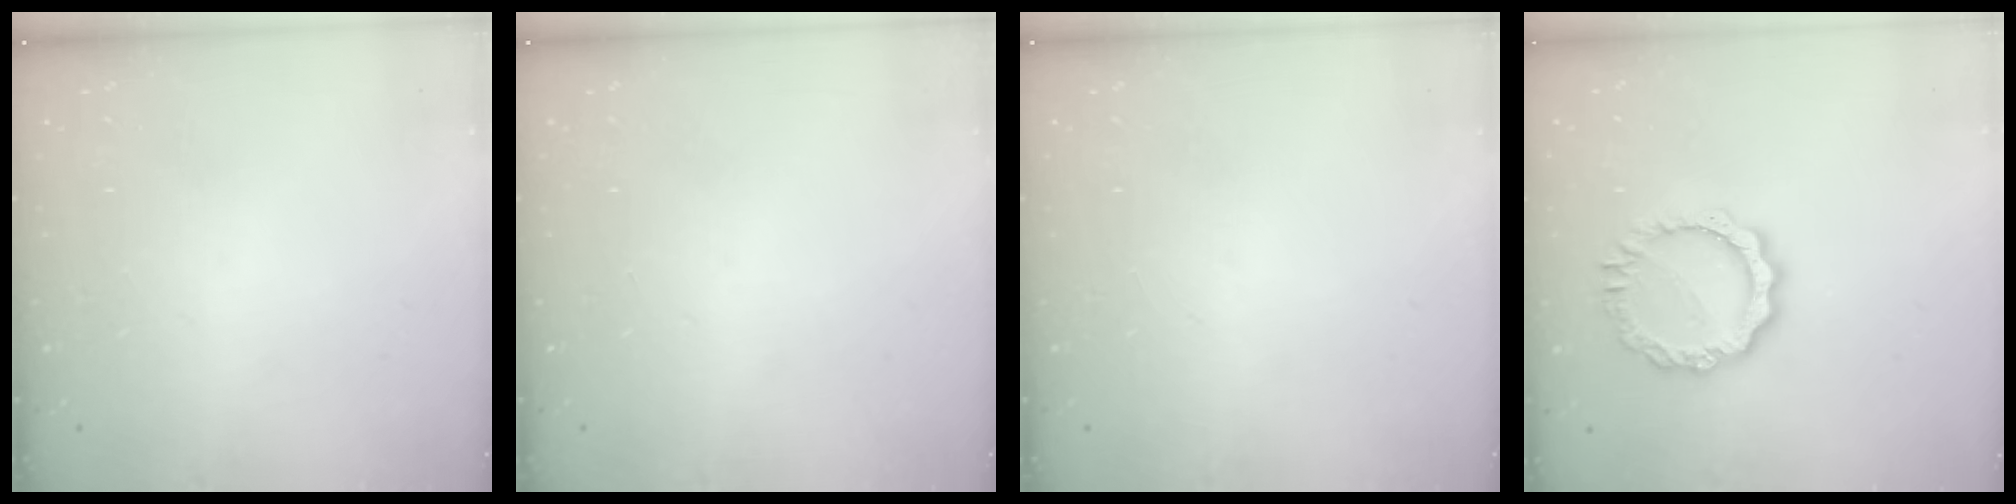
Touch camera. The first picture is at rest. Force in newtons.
{"total": 0.0}
{"total": 0.0}
{"total": 9.8, "press": 9.8, "slide": 0.9}